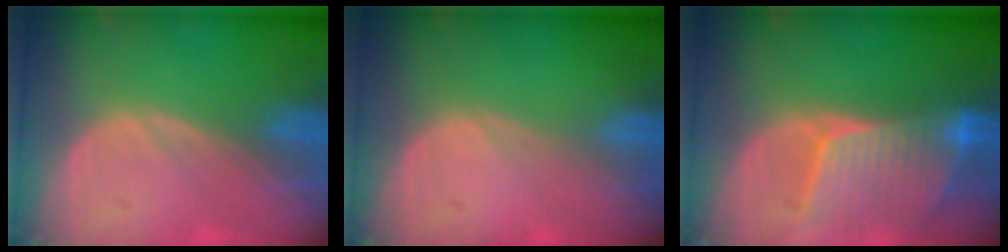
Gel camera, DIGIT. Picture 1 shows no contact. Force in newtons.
{"total": 0.0}
{"total": 8.5, "press": 7.8, "slide": 3.5}